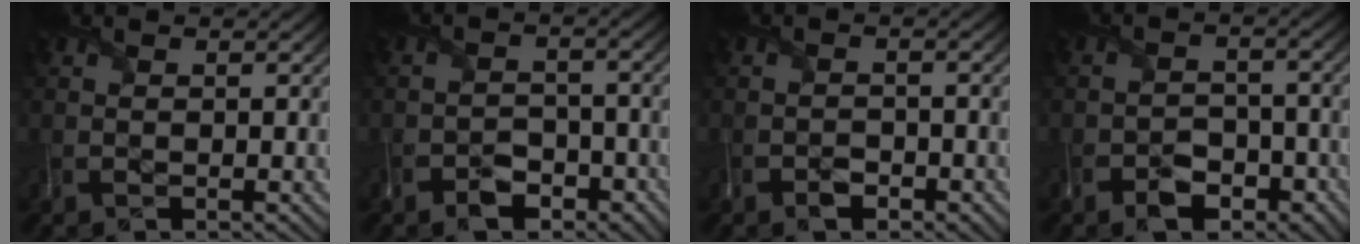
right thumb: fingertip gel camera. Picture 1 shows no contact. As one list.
[{"total": 4.3, "force": [-2.8, 2.6, 2.0], "torque": [-0.032, -0.006, -0.054]}, {"total": 2.1, "force": [-1.5, 1.1, 1.0], "torque": [-0.017, -0.001, -0.028]}, {"total": 4.9, "force": [-3.0, 2.9, 2.4], "torque": [-0.038, -0.007, -0.058]}]